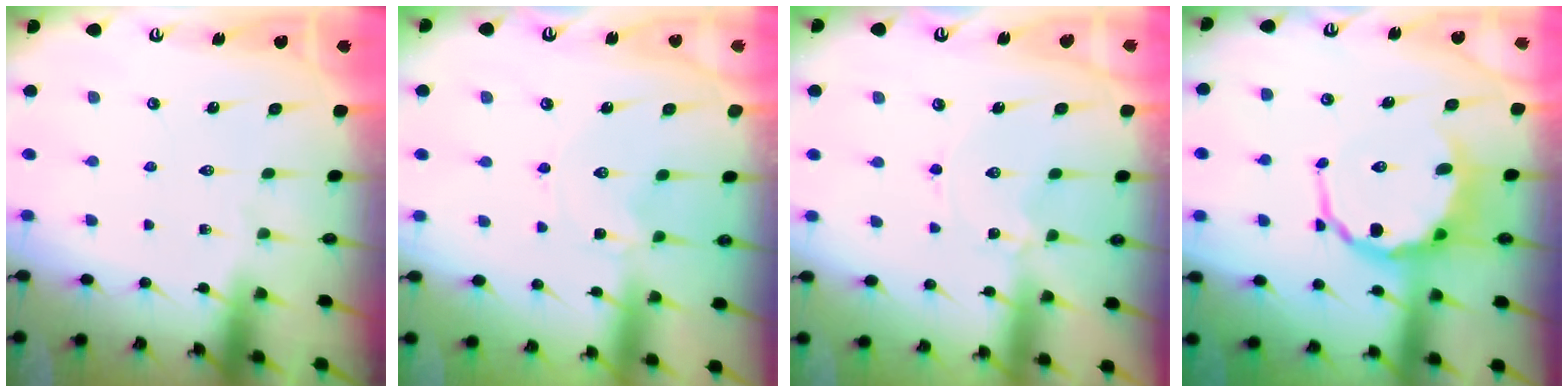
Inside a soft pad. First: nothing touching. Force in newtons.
{"total": 0.6, "press": 0.6, "slide": 0.1}
{"total": 1.1, "press": 1.1, "slide": 0.1}
{"total": 7.2, "press": 6.9, "slide": 2.3}